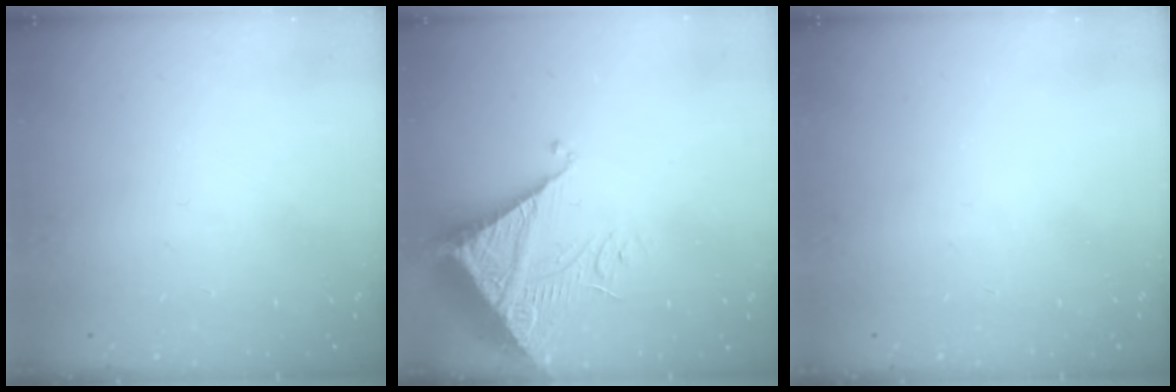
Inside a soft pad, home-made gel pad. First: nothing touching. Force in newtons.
{"total": 9.8, "press": 9.8, "slide": 1.0}
{"total": 0.0}